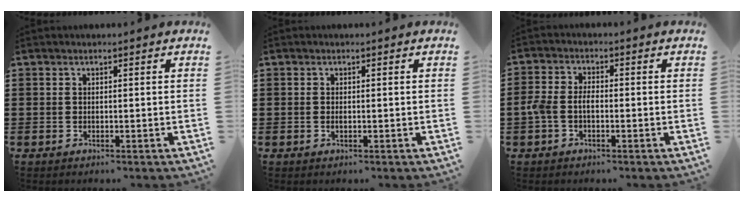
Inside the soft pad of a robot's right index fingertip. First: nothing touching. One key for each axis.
{"total": 0.6, "fx": -0.1, "fy": 0.1, "fz": 0.5, "tx": -0.012, "ty": -0.004, "tz": 0.000}
{"total": 3.3, "fx": -1.0, "fy": 1.8, "fz": 2.6, "tx": -0.069, "ty": -0.003, "tz": -0.026}